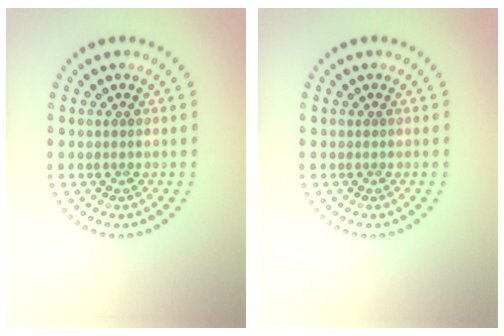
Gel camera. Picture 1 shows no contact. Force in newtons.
{"total": 0.0}